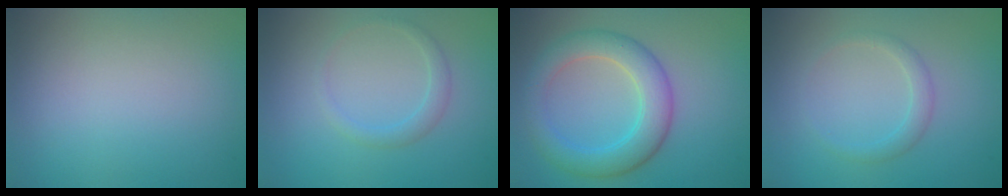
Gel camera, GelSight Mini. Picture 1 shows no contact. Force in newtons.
{"total": 1.5, "press": 1.5, "slide": 0.1}
{"total": 5.4, "press": 5.4, "slide": 0.1}
{"total": 1.5, "press": 1.5, "slide": 0.2}